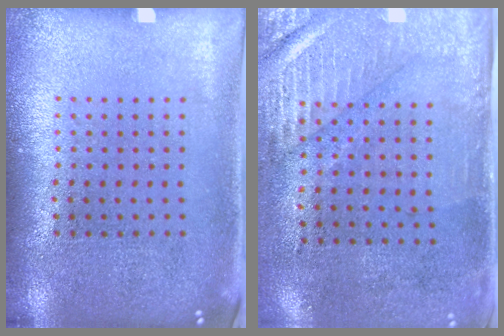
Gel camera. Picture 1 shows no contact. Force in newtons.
{"total": 3.0, "press": 2.5, "slide": 1.6}